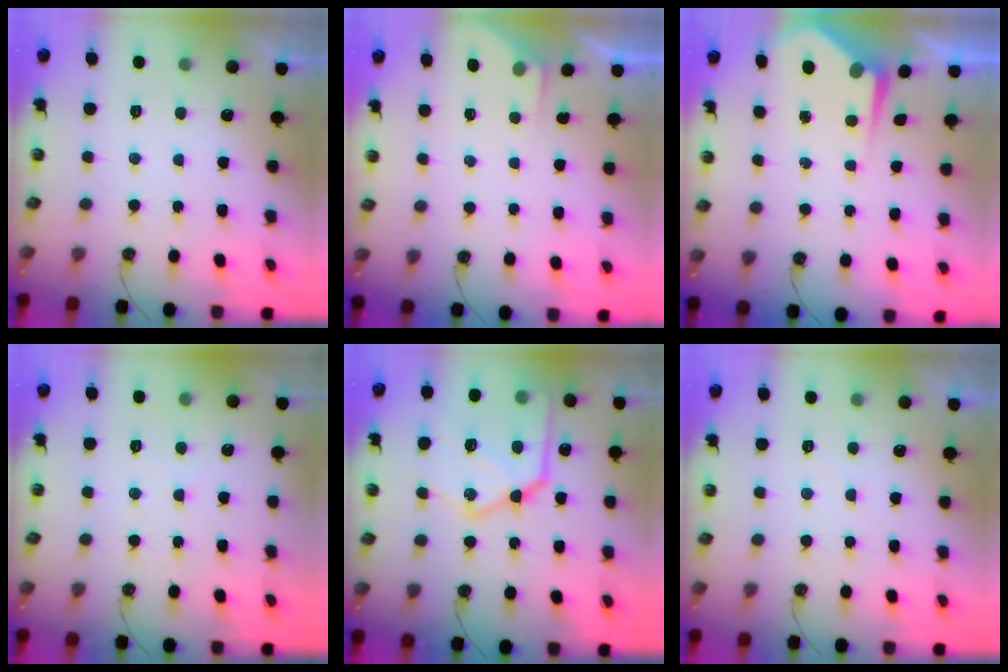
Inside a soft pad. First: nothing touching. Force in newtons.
{"total": 2.7, "press": 2.7, "slide": 0.4}
{"total": 4.7, "press": 4.6, "slide": 0.6}
{"total": 3.1, "press": 3.1, "slide": 0.5}
{"total": 23.0, "press": 22.9, "slide": 2.5}
{"total": 2.4, "press": 2.4, "slide": 0.4}